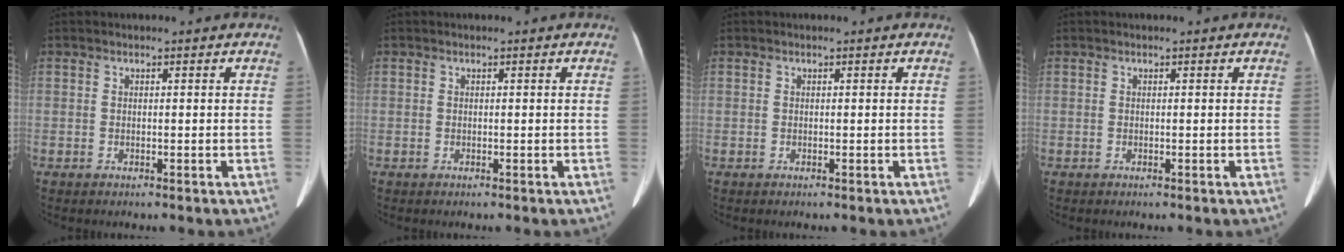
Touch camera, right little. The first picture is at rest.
{"total": 0.0}
{"total": 0.0}
{"total": 0.0}